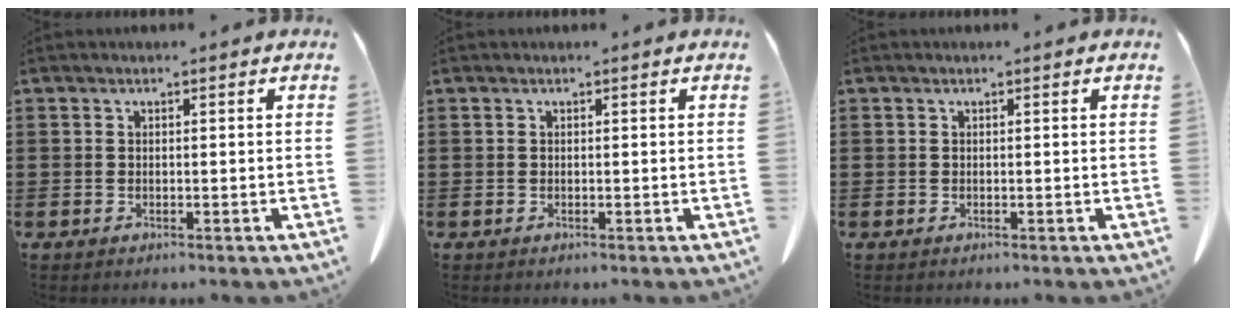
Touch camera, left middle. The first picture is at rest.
{"total": 0.0}
{"total": 0.0}